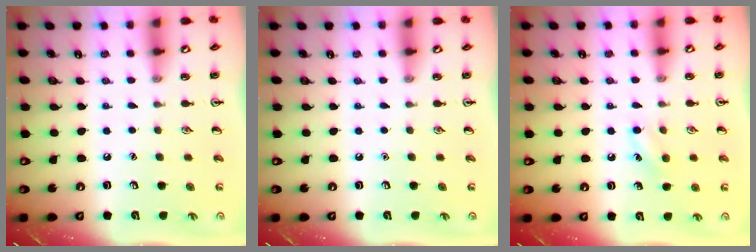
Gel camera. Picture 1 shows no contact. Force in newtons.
{"total": 0.0}
{"total": 7.0, "press": 6.7, "slide": 2.1}